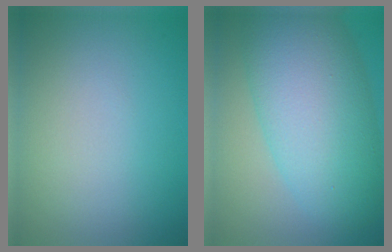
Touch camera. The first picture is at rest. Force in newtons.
{"total": 10.7, "press": 10.7, "slide": 0.3}